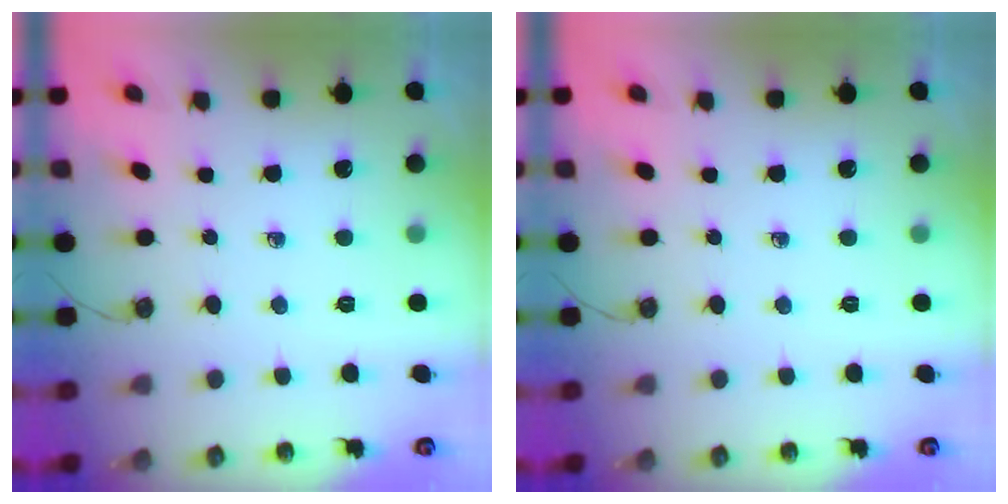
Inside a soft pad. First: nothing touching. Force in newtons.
{"total": 0.0}